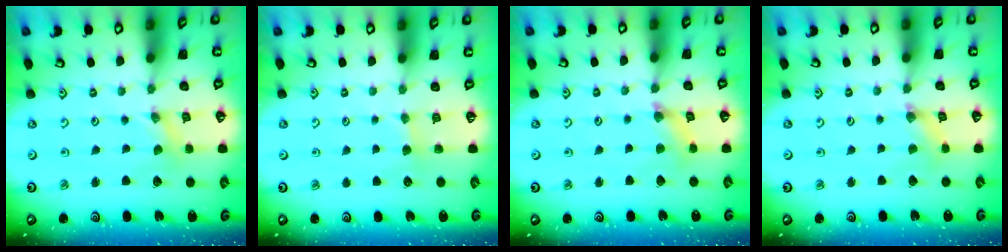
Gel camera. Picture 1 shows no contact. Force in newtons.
{"total": 2.7, "press": 2.6, "slide": 0.4}
{"total": 4.0, "press": 4.0, "slide": 0.5}
{"total": 1.7, "press": 1.7, "slide": 0.2}